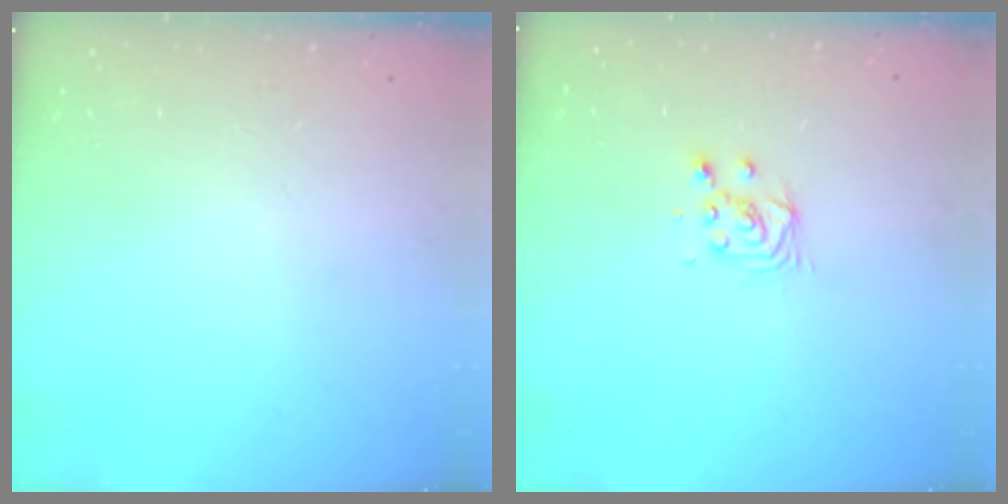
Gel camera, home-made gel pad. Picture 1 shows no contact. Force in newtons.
{"total": 4.6, "press": 4.6, "slide": 0.5}